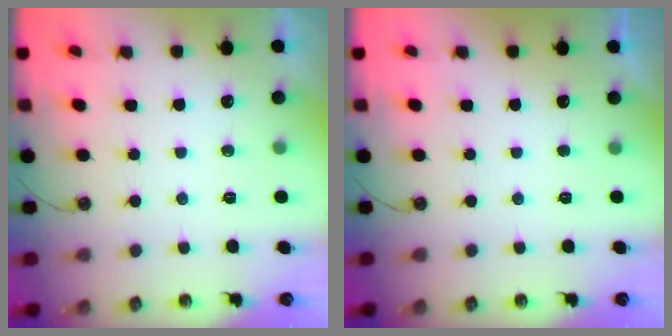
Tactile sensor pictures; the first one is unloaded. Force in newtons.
{"total": 0.0}